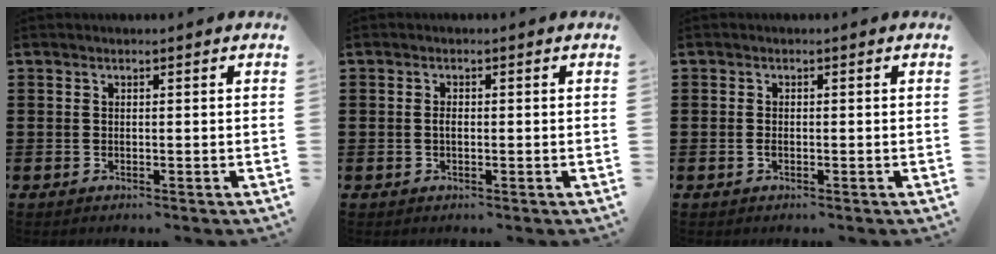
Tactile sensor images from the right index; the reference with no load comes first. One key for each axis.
{"total": 1.2, "fx": -0.2, "fy": 0.5, "fz": 1.1, "tx": -0.022, "ty": 0.000, "tz": -0.004}
{"total": 1.0, "fx": -0.3, "fy": 0.5, "fz": 0.8, "tx": -0.017, "ty": -0.002, "tz": -0.005}